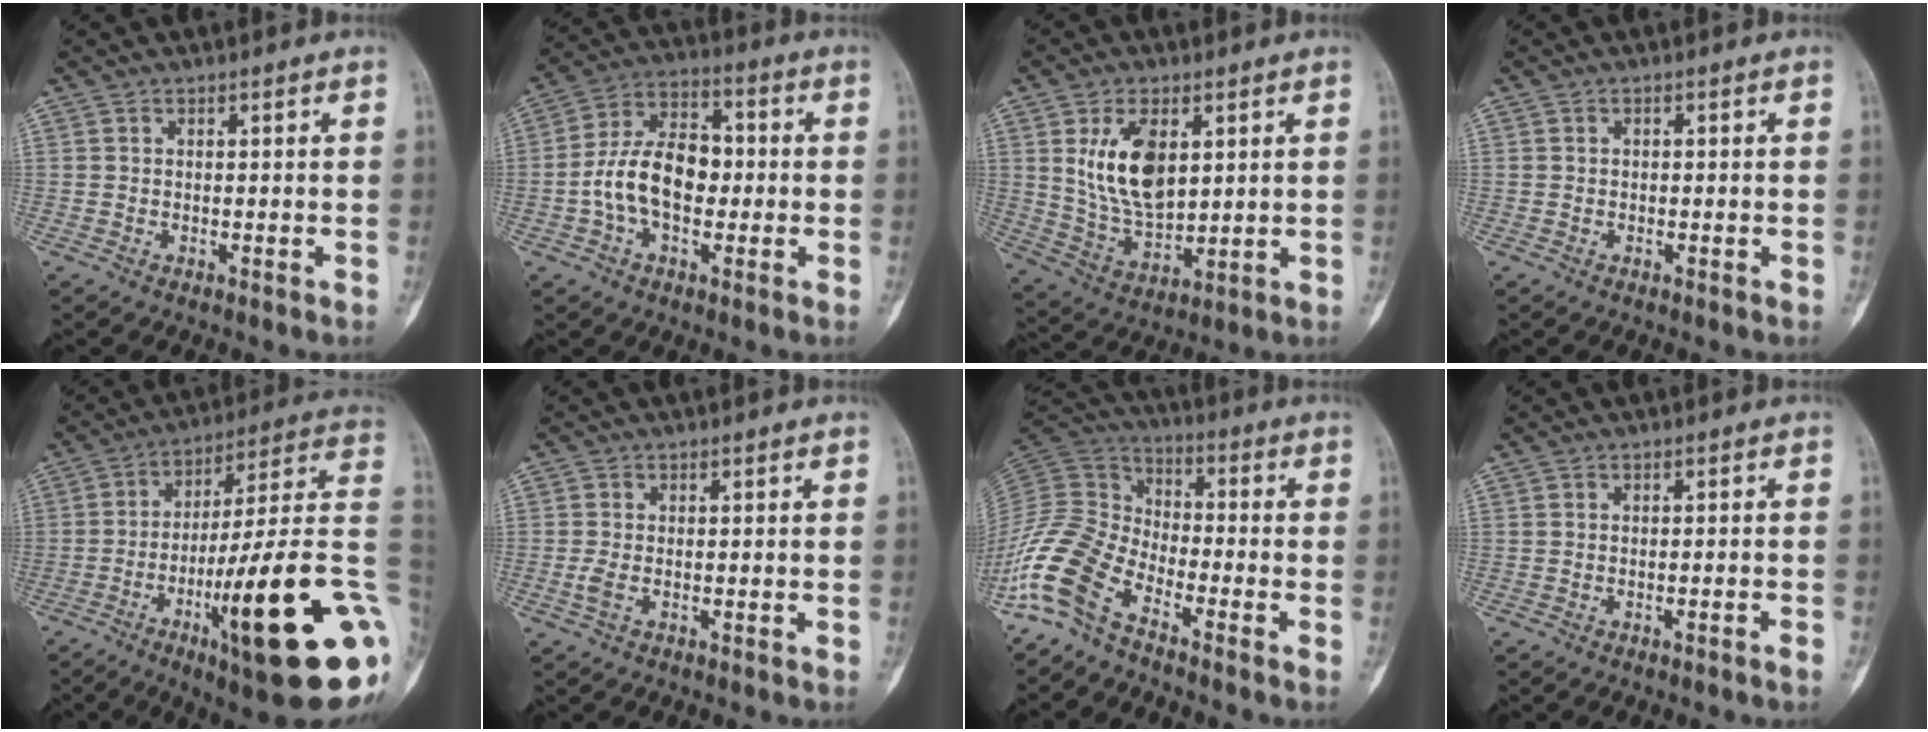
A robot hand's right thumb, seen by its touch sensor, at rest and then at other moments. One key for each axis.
{"total": 12.9, "fx": -1.4, "fy": 8.1, "fz": 9.9, "tx": -0.166, "ty": 0.037, "tz": -0.033}
{"total": 12.8, "fx": 3.7, "fy": 7.1, "fz": 10.0, "tx": -0.169, "ty": -0.021, "tz": 0.082}
{"total": 0.0}
{"total": 28.2, "fx": -7.6, "fy": 4.4, "fz": 26.8, "tx": -0.343, "ty": 0.023, "tz": -0.111}
{"total": 1.9, "fx": -0.6, "fy": 0.8, "fz": 1.6, "tx": -0.046, "ty": -0.004, "tz": -0.013}
{"total": 12.7, "fx": -8.7, "fy": 5.6, "fz": 7.3, "tx": -0.155, "ty": 0.064, "tz": -0.186}
{"total": 1.6, "fx": -1.2, "fy": -0.2, "fz": 1.1, "tx": -0.025, "ty": 0.008, "tz": -0.011}